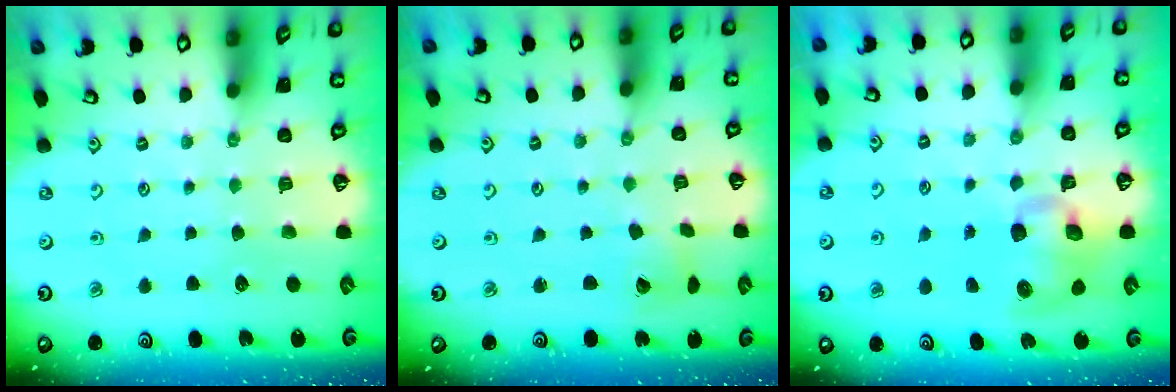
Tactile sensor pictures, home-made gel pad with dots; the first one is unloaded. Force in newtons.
{"total": 4.1, "press": 4.1, "slide": 0.5}
{"total": 9.7, "press": 9.5, "slide": 1.6}